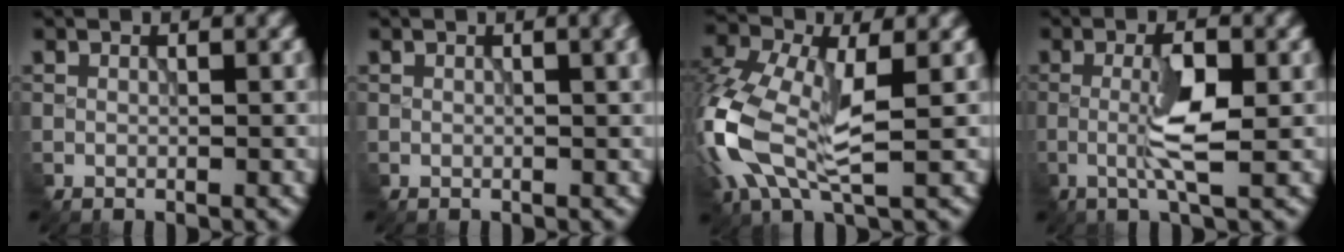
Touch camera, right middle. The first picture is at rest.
{"total": 3.3, "force": [0.8, 1.4, 2.8], "torque": [-0.024, 0.008, 0.011]}
{"total": 9.1, "force": [-1.4, 4.9, 7.6], "torque": [-0.188, 0.000, -0.038]}
{"total": 4.2, "force": [-0.6, 0.6, 4.1], "torque": [-0.081, 0.003, -0.016]}